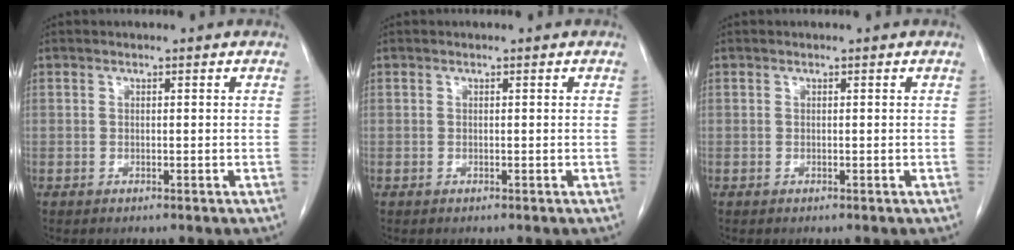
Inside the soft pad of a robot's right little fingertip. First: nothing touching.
{"total": 0.0}
{"total": 0.0}